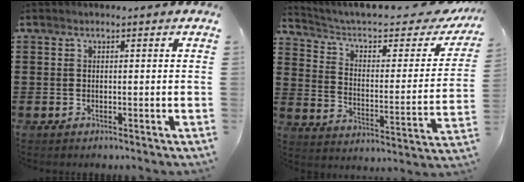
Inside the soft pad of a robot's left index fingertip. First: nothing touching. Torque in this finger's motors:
{"motor_torque": [2.14, 0.00, 1.05, 0.21]}